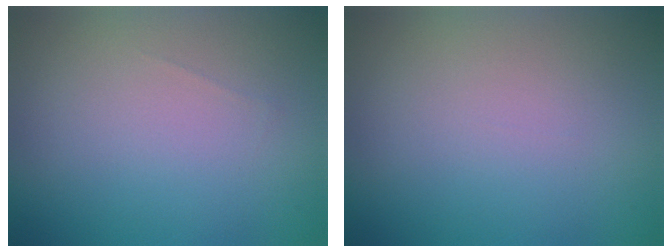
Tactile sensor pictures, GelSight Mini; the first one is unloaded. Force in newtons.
{"total": 0.0}